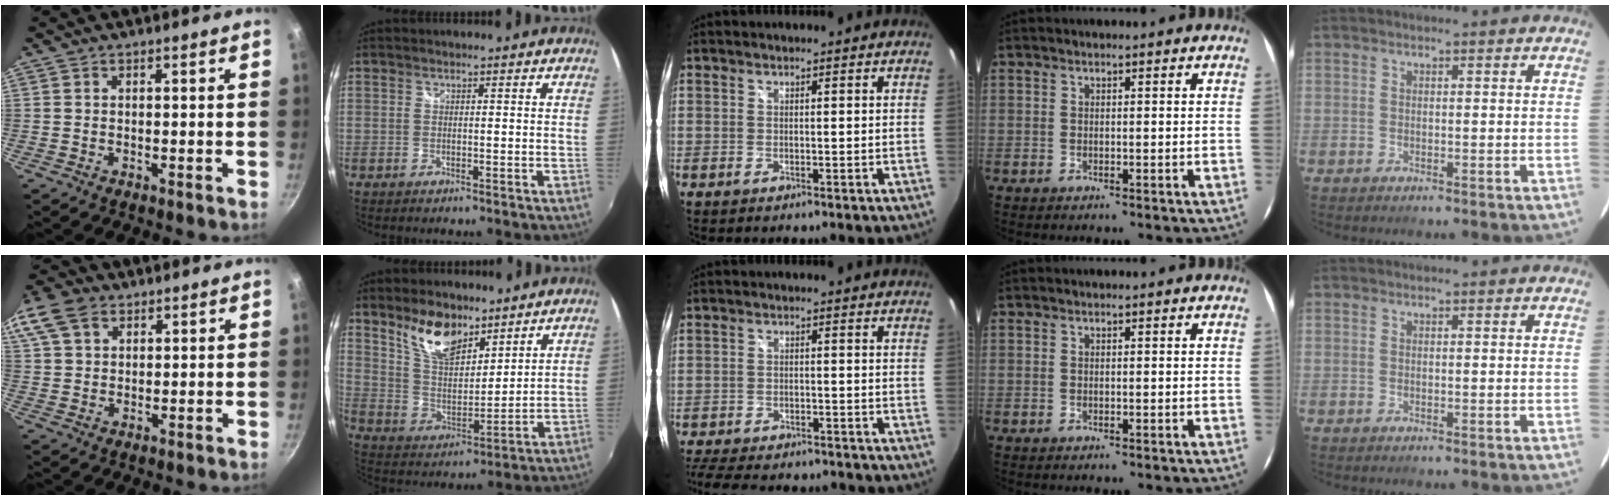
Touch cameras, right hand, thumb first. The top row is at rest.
{"thumb": {"total": 11.6, "force": [5.9, 7.9, 6.2], "torque": [-0.133, 0.022, 0.111]}, "index": {"total": 11.5, "force": [8.1, 5.2, 6.2], "torque": [-0.112, 0.003, 0.156]}, "middle": {"total": 14.2, "force": [-12.1, 4.5, 6.0], "torque": [-0.140, -0.017, -0.181]}}